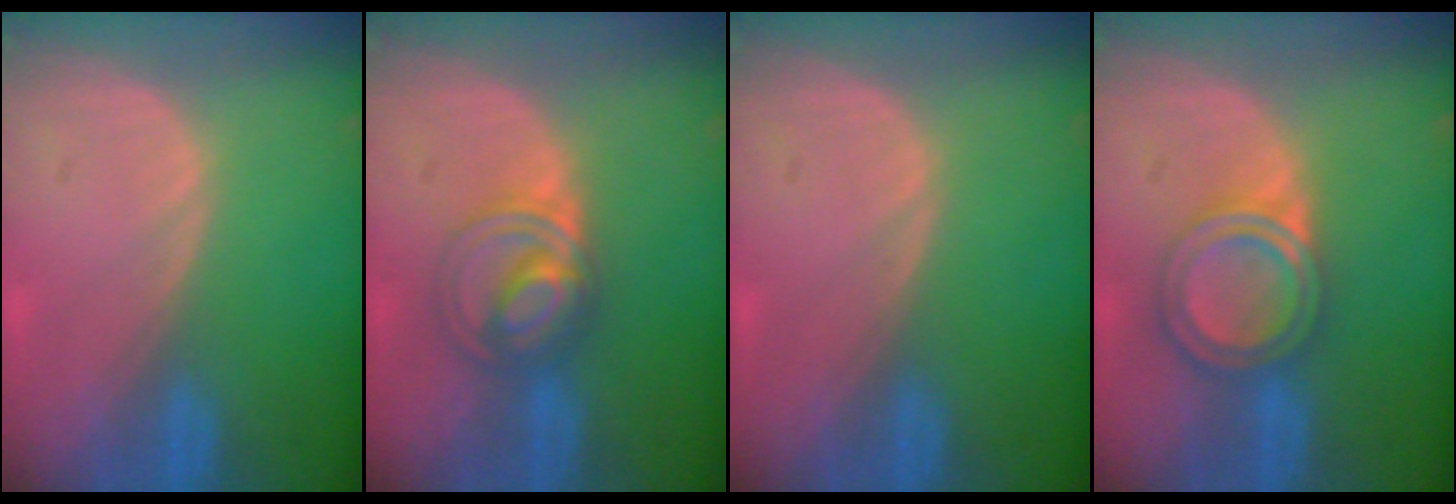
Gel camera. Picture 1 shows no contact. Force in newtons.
{"total": 5.8, "press": 5.7, "slide": 0.7}
{"total": 0.0}
{"total": 6.1, "press": 5.5, "slide": 2.8}